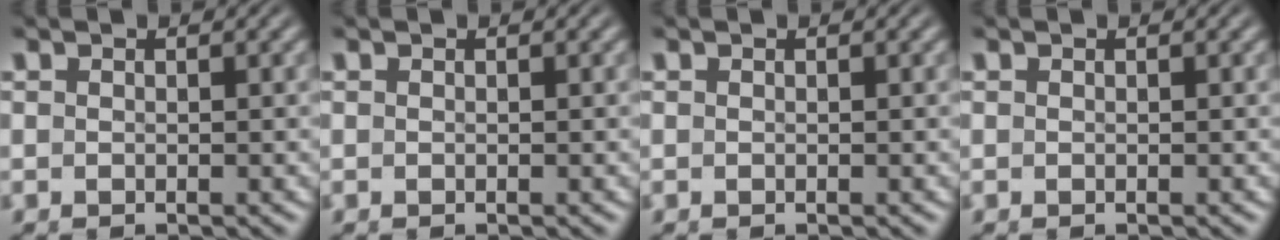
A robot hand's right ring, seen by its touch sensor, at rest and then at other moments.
{"total": 0.0}
{"total": 1.5, "force": [-0.3, -1.4, -0.5], "torque": [0.017, -0.010, 0.006]}
{"total": 0.0}